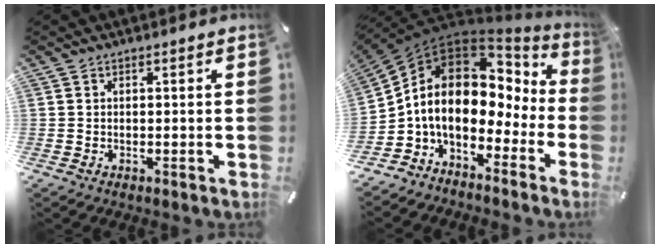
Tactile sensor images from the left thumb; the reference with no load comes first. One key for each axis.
{"total": 13.0, "fx": 0.1, "fy": 9.1, "fz": 9.3, "tx": -0.177, "ty": -0.018, "tz": -0.001}